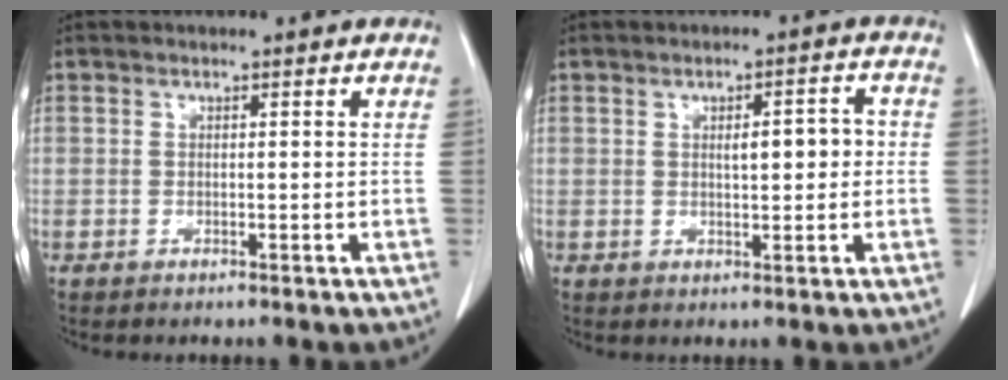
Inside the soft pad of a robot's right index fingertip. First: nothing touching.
{"total": 4.6, "force": [0.3, 1.4, 4.4], "torque": [-0.065, 0.013, 0.008]}